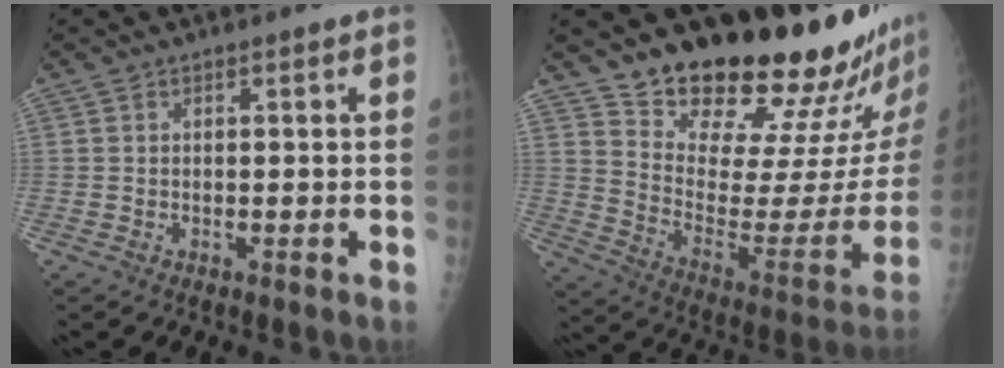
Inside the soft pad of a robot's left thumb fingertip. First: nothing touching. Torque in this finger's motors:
{"motor_torque": [0.46, 0.39, 0.95, -1.82, 0.18]}